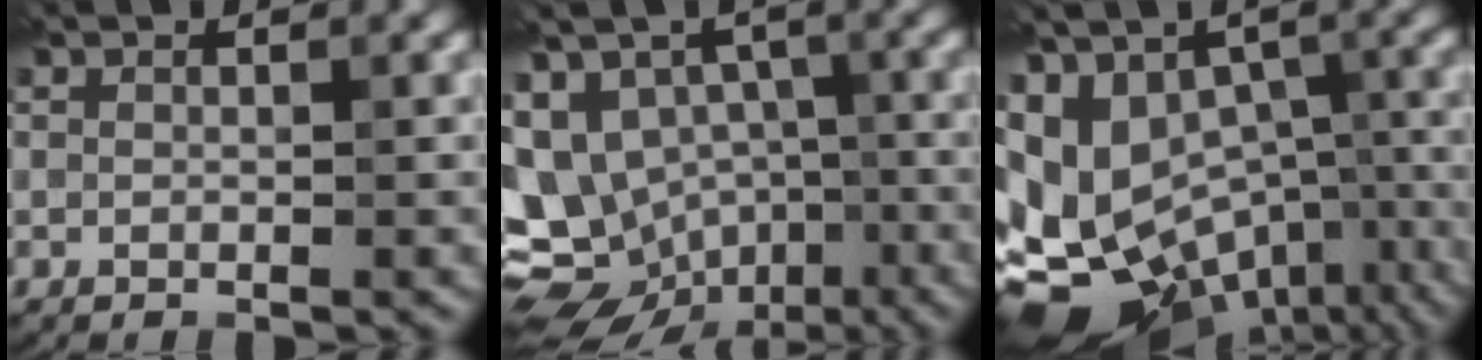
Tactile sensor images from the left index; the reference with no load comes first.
{"total": 11.5, "force": [-3.3, 9.0, 6.4], "torque": [-0.119, 0.000, -0.034]}
{"total": 14.4, "force": [-6.1, 10.1, 8.2], "torque": [-0.156, -0.011, -0.048]}